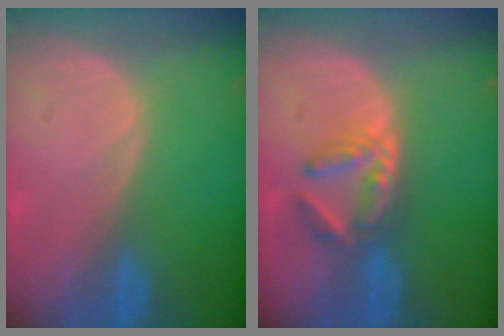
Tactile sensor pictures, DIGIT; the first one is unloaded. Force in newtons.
{"total": 5.7, "press": 5.1, "slide": 2.6}